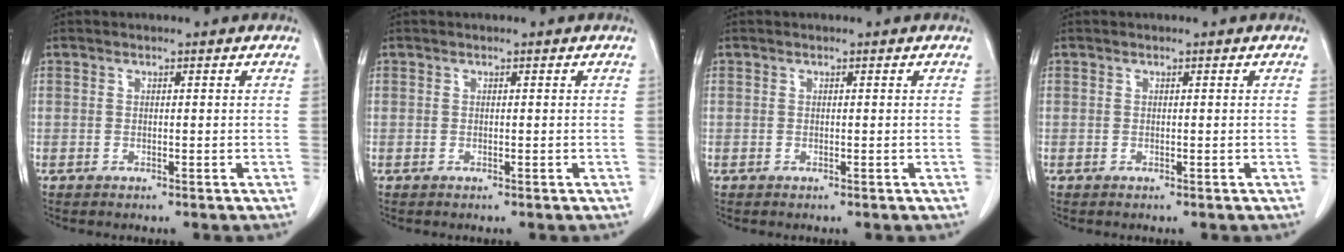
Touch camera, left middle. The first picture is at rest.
{"total": 0.0}
{"total": 0.0}
{"total": 0.0}